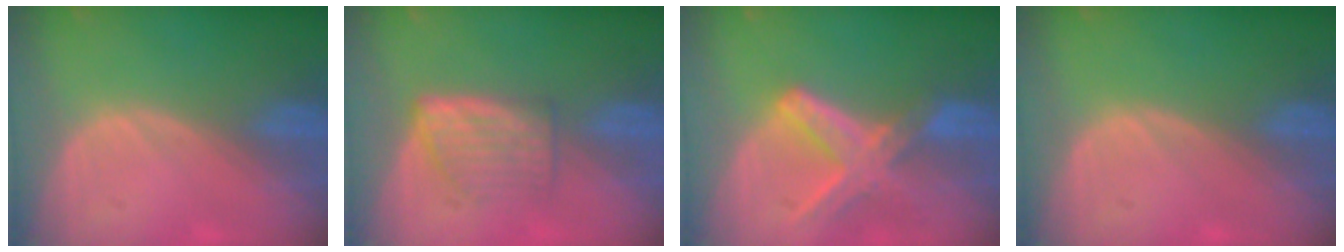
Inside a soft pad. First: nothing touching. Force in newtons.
{"total": 5.9, "press": 5.3, "slide": 2.6}
{"total": 8.2, "press": 7.3, "slide": 3.9}
{"total": 0.0}